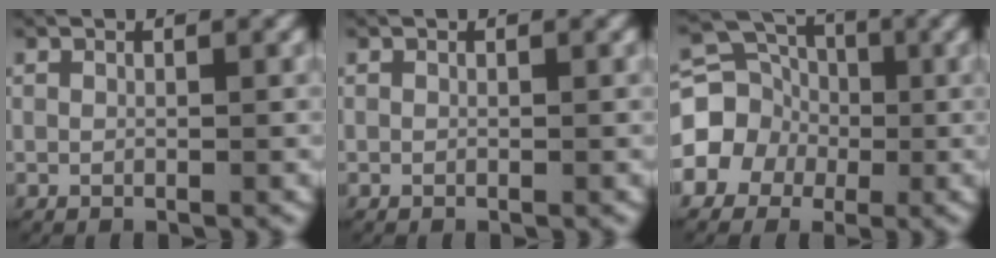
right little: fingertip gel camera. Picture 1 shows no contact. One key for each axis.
{"total": 0.0}
{"total": 11.7, "fx": -0.5, "fy": 10.7, "fz": 4.6, "tx": -0.115, "ty": -0.030, "tz": -0.013}